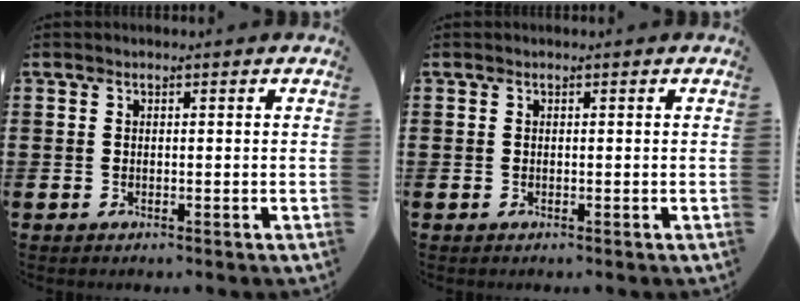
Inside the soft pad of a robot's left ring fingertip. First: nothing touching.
{"total": 0.0}